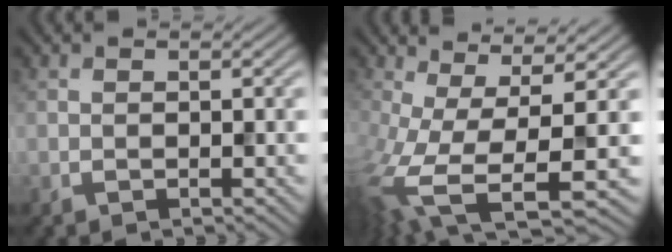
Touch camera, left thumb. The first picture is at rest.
{"total": 10.3, "force": [-3.0, 3.6, 9.1], "torque": [-0.215, -0.035, -0.035]}